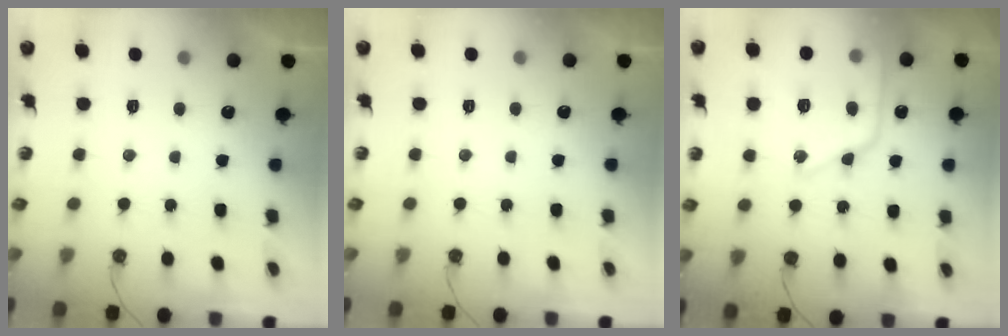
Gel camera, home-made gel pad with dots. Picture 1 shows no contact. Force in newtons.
{"total": 0.0}
{"total": 16.8, "press": 16.8, "slide": 1.5}